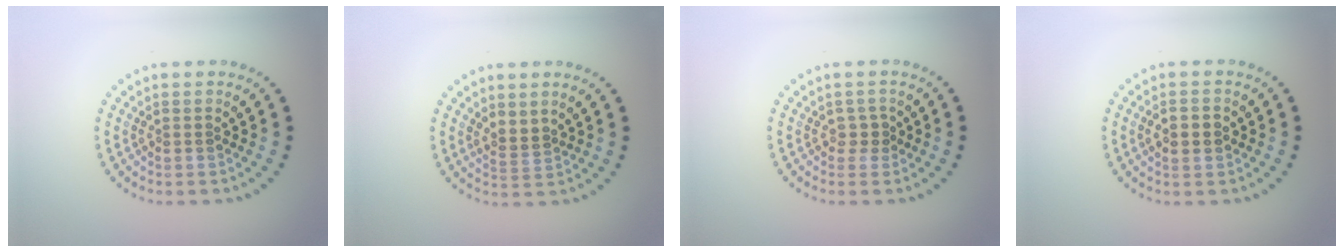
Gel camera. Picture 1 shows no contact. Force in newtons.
{"total": 1.8, "press": 1.2, "slide": 1.2}
{"total": 1.1, "press": 0.9, "slide": 0.6}
{"total": 2.8, "press": 2.8, "slide": 0.2}